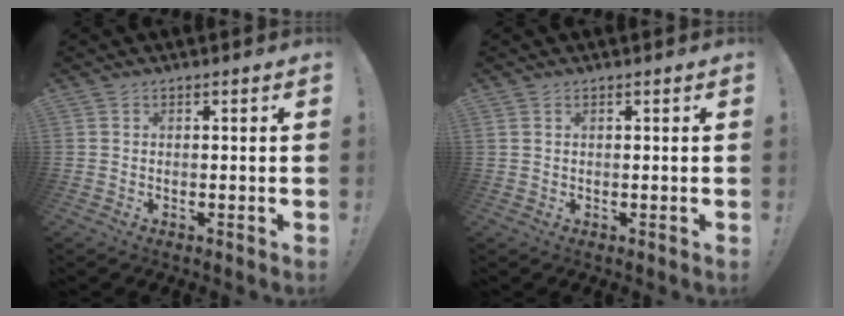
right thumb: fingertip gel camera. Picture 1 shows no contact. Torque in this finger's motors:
{"motor_torque": [0.03, -0.16, -0.03, 0.21, 0.06]}